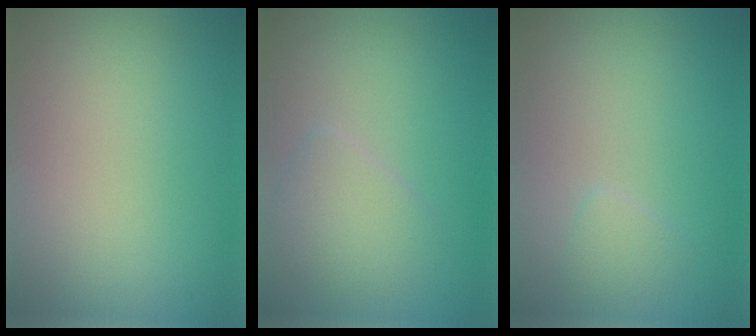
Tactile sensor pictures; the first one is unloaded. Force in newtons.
{"total": 2.4, "press": 2.4, "slide": 0.1}
{"total": 1.0, "press": 1.0, "slide": 0.1}